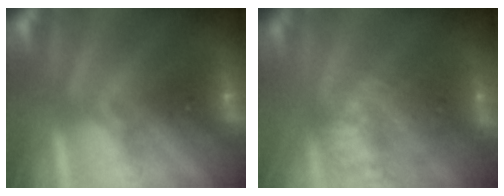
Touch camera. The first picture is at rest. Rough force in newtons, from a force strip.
{"total": 6.9}